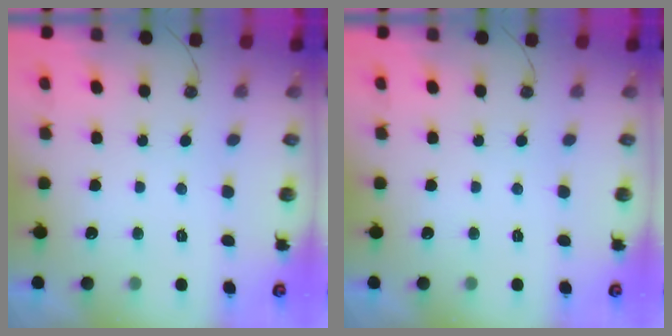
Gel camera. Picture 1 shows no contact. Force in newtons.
{"total": 0.0}